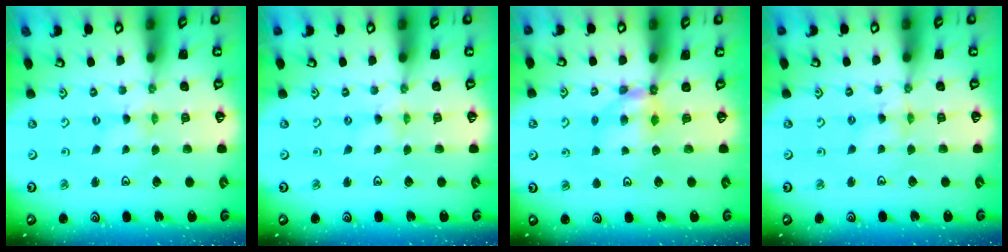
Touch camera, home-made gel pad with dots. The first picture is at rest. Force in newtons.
{"total": 0.8, "press": 0.7, "slide": 0.2}
{"total": 6.3, "press": 6.3, "slide": 0.6}
{"total": 3.0, "press": 2.9, "slide": 0.3}